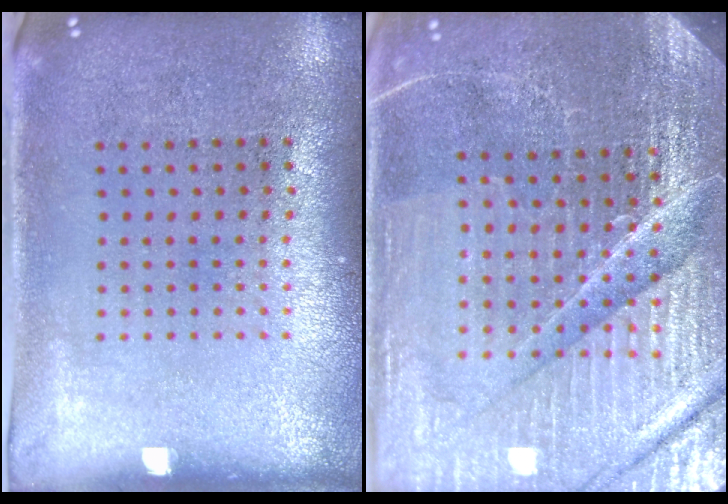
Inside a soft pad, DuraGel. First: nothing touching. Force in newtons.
{"total": 5.7, "press": 5.2, "slide": 2.3}